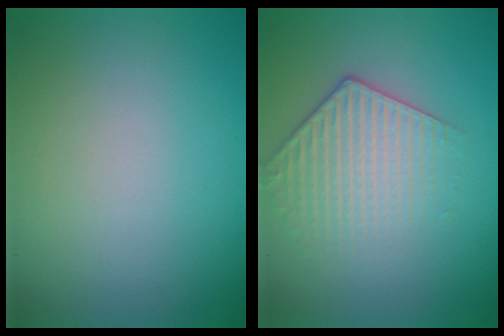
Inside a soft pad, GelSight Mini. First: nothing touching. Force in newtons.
{"total": 3.1, "press": 2.9, "slide": 1.2}